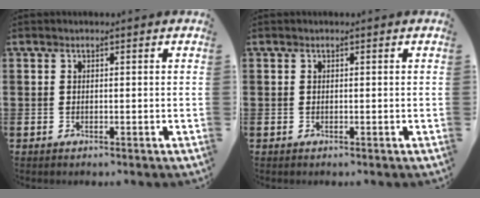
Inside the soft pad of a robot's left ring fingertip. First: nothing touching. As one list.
[{"total": 0.0}]